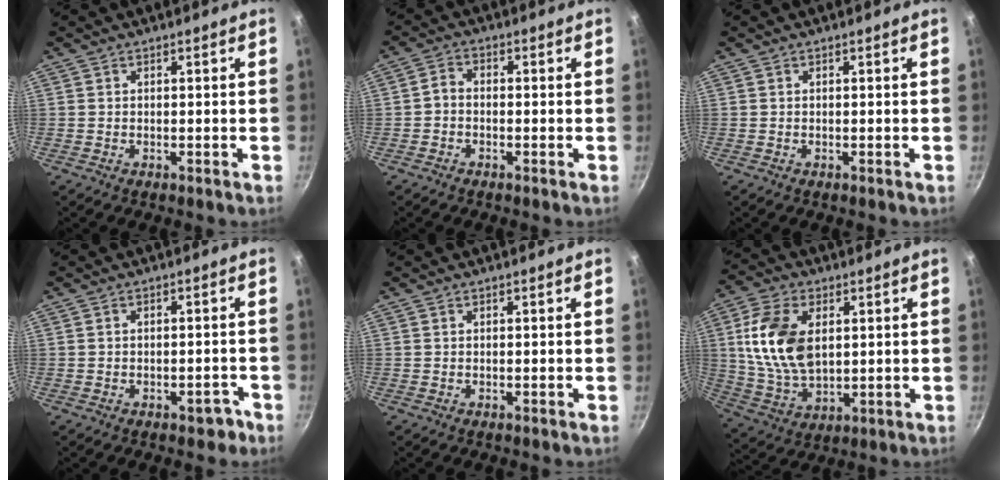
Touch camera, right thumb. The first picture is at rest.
{"total": 2.5, "force": [-1.0, 1.7, 1.4], "torque": [-0.030, 0.019, -0.027]}
{"total": 0.0}
{"total": 2.9, "force": [-1.8, 1.6, 1.5], "torque": [-0.002, 0.029, -0.008]}
{"total": 0.0}
{"total": 15.1, "force": [3.0, 9.3, 11.5], "torque": [-0.203, -0.013, 0.065]}